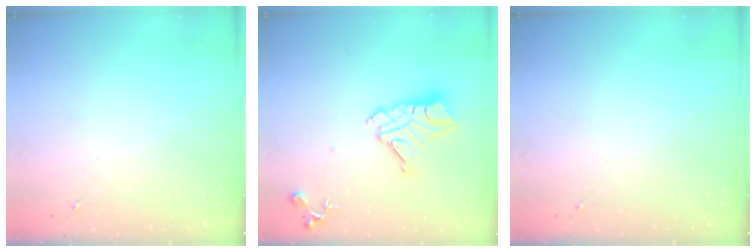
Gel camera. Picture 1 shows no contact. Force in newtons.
{"total": 13.7, "press": 13.6, "slide": 1.2}
{"total": 0.0}